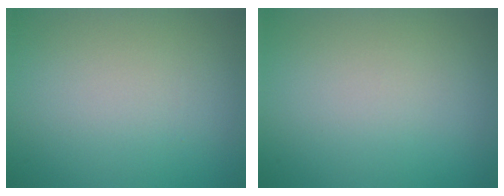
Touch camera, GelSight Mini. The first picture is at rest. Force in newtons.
{"total": 0.0}